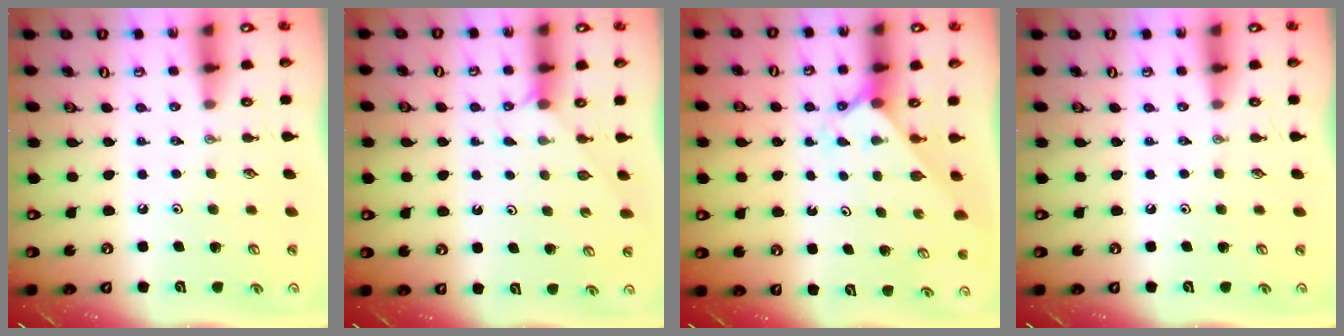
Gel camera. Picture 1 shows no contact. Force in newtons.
{"total": 4.1, "press": 4.0, "slide": 0.4}
{"total": 2.0, "press": 2.0, "slide": 0.2}
{"total": 0.0}